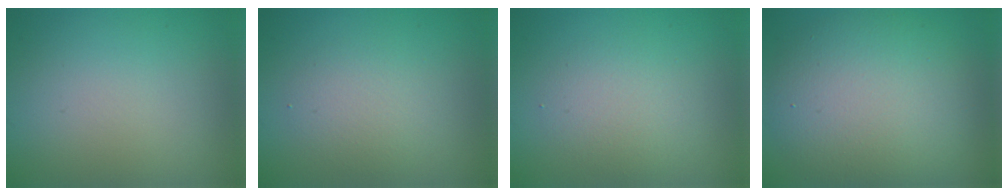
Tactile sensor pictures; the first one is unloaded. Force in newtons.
{"total": 2.4, "press": 2.4, "slide": 0.2}
{"total": 2.8, "press": 2.8, "slide": 0.2}
{"total": 8.5, "press": 8.4, "slide": 0.6}